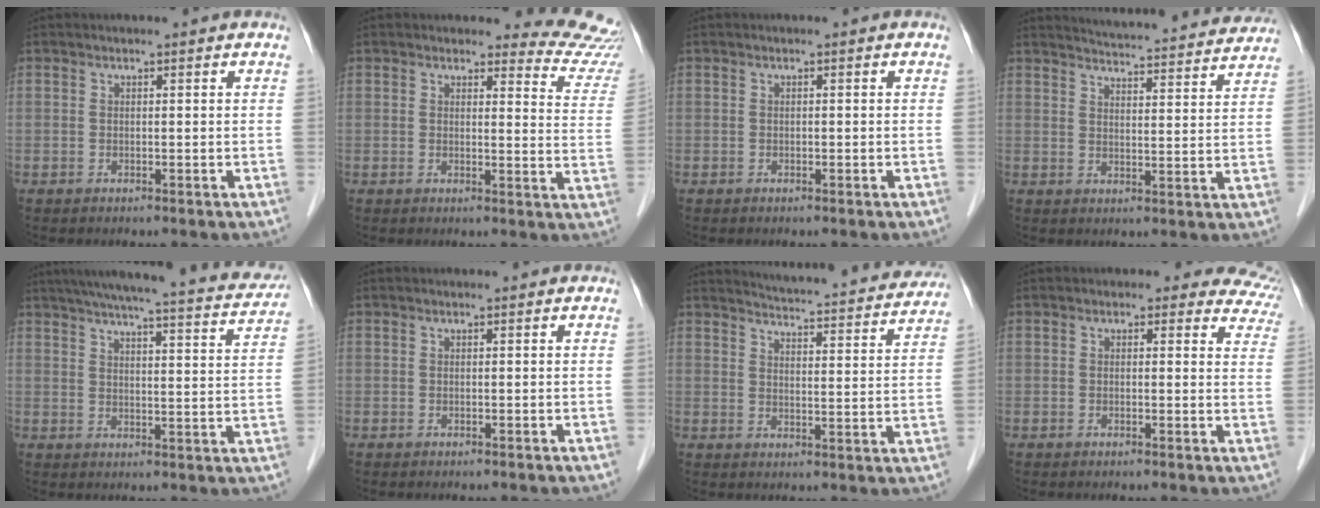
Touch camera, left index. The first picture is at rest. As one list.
[{"total": 9.4, "force": [9.2, 1.8, -0.3], "torque": [0.041, -0.077, 0.062]}, {"total": 0.0}, {"total": 20.5, "force": [19.7, 1.7, 5.6], "torque": [-0.077, -0.029, 0.238]}, {"total": 24.3, "force": [21.7, 2.6, 10.5], "torque": [-0.161, -0.016, 0.267]}, {"total": 0.0}, {"total": 19.7, "force": [18.7, 1.8, 5.8], "torque": [-0.081, -0.036, 0.225]}, {"total": 7.9, "force": [6.6, 4.3, 0.8], "torque": [0.040, -0.006, 0.028]}]